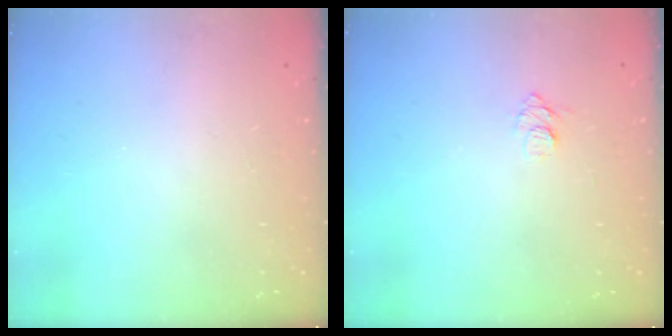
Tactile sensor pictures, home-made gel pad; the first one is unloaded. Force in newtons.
{"total": 6.4, "press": 6.4, "slide": 0.7}